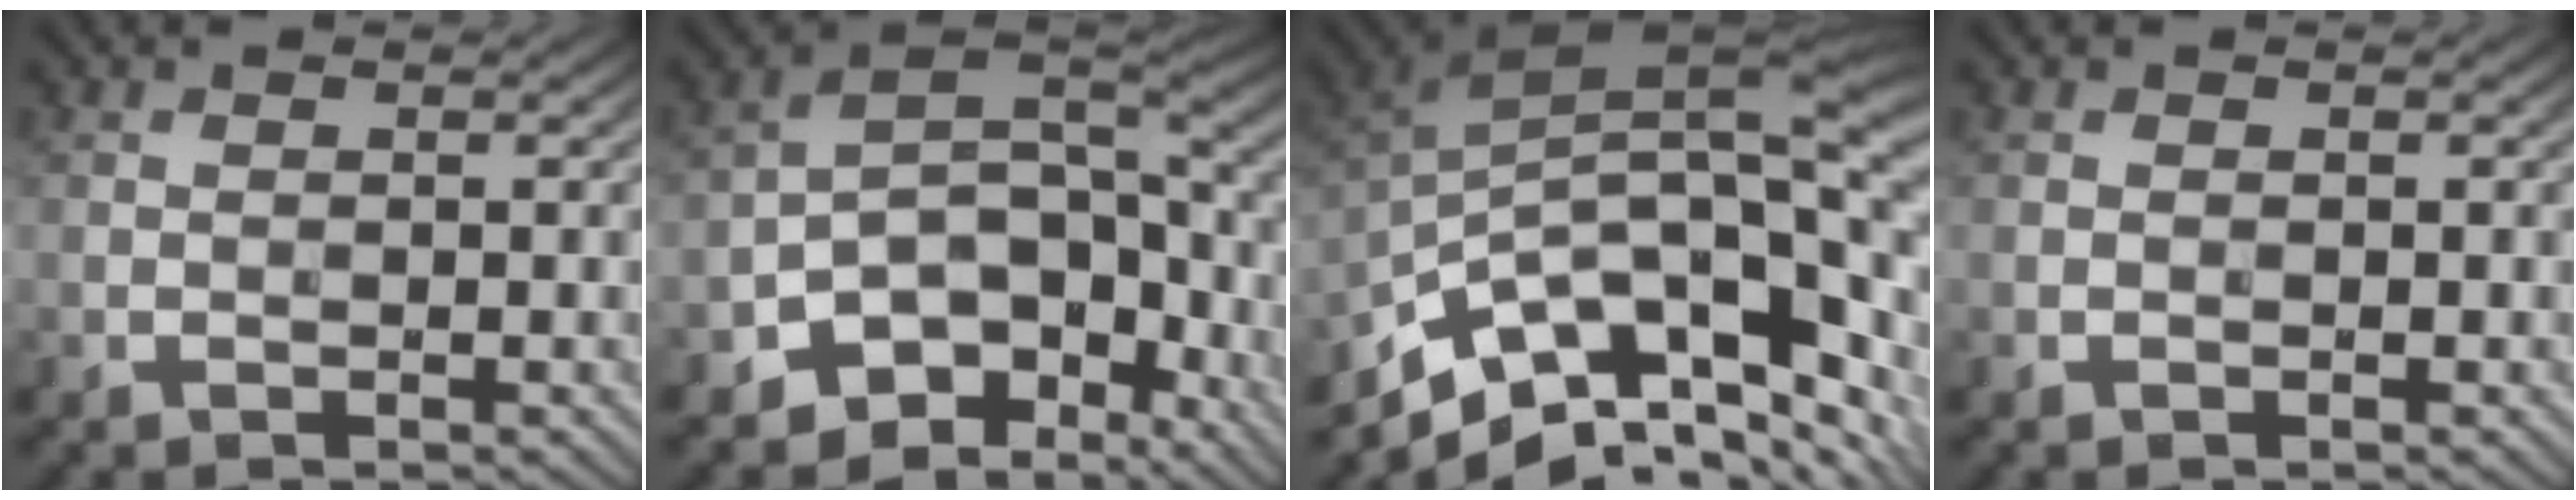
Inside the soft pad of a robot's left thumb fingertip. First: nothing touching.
{"total": 10.7, "force": [-5.8, 6.5, 6.2], "torque": [-0.104, -0.016, -0.109]}
{"total": 14.3, "force": [-4.7, 6.5, 11.8], "torque": [-0.224, -0.005, -0.083]}
{"total": 0.0}